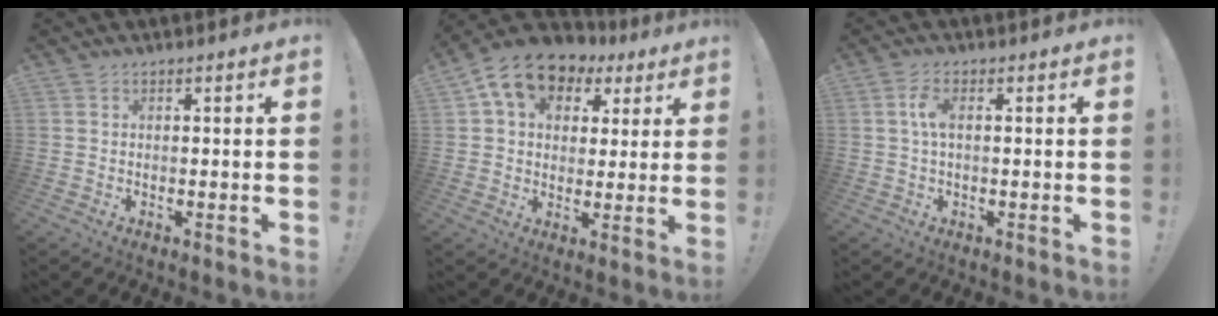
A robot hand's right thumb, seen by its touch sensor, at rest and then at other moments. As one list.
[{"total": 13.1, "force": [6.5, 9.2, 6.7], "torque": [-0.110, -0.026, 0.124]}, {"total": 4.2, "force": [0.2, 1.6, 3.9], "torque": [-0.082, 0.007, 0.003]}]